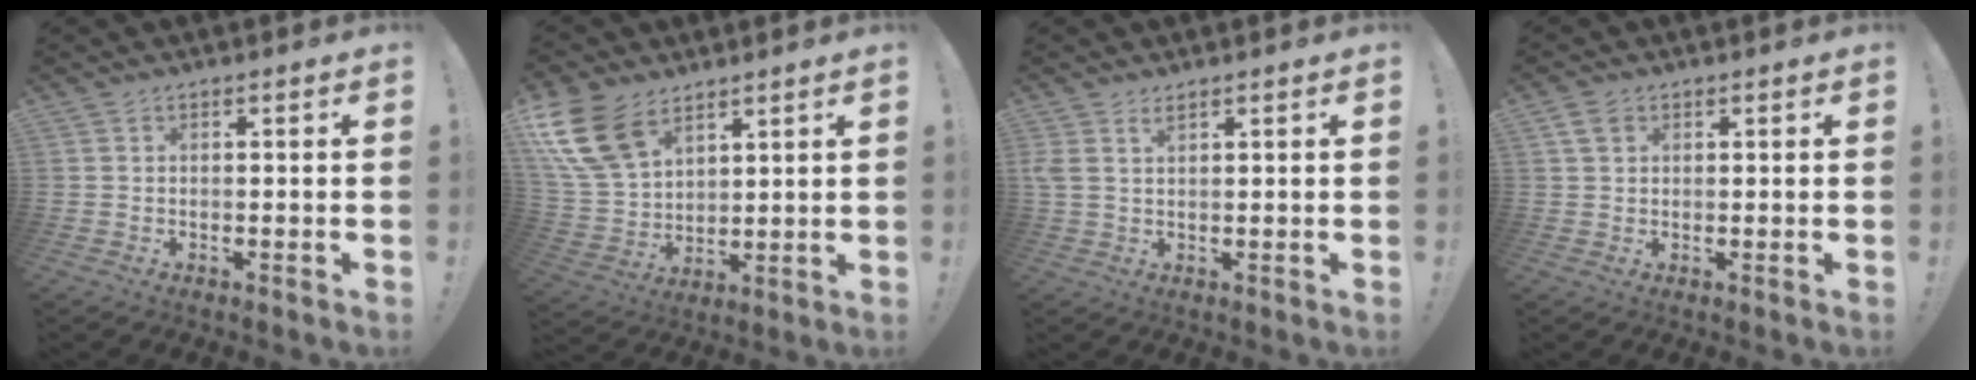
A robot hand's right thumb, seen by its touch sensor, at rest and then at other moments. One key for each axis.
{"total": 15.7, "fx": 9.0, "fy": 9.5, "fz": 8.7, "tx": -0.177, "ty": -0.042, "tz": 0.175}
{"total": 2.6, "fx": 1.7, "fy": 1.1, "fz": 1.7, "tx": -0.032, "ty": -0.006, "tz": 0.031}
{"total": 3.4, "fx": 1.7, "fy": 2.3, "fz": 1.9, "tx": -0.028, "ty": 0.000, "tz": 0.032}